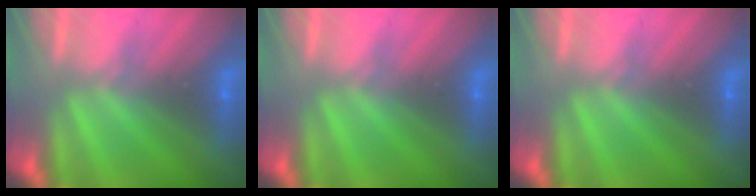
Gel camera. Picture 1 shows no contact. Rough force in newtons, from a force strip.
{"total": 0.0}
{"total": 0.0}